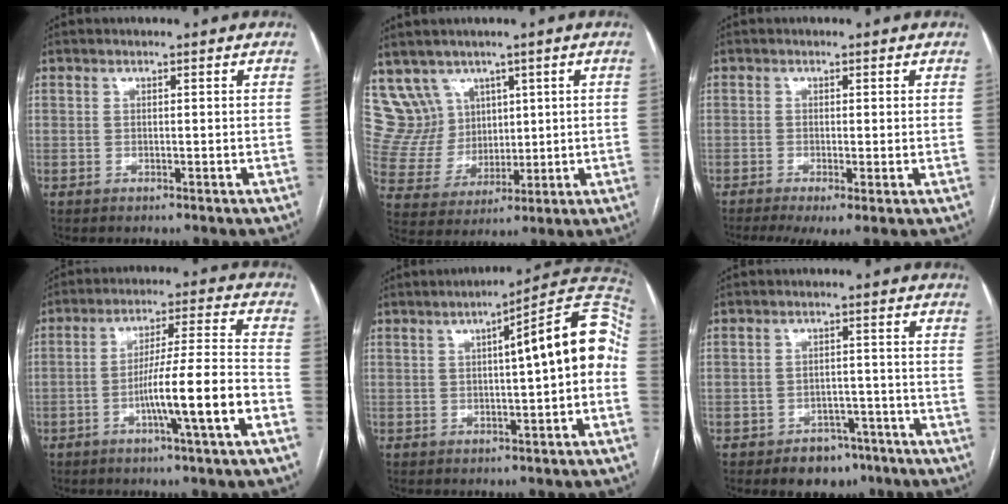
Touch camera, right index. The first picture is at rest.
{"total": 9.0, "force": [5.9, 6.8, 0.2], "torque": [-0.016, 0.039, 0.133]}
{"total": 4.9, "force": [-2.4, 1.2, 4.1], "torque": [-0.066, -0.014, -0.041]}
{"total": 11.8, "force": [-4.6, -0.7, 10.9], "torque": [-0.183, 0.007, -0.073]}
{"total": 12.2, "force": [0.9, 1.2, 12.1], "torque": [-0.157, 0.041, 0.005]}
{"total": 5.9, "force": [-4.0, 3.9, 1.9], "torque": [-0.017, 0.015, -0.049]}